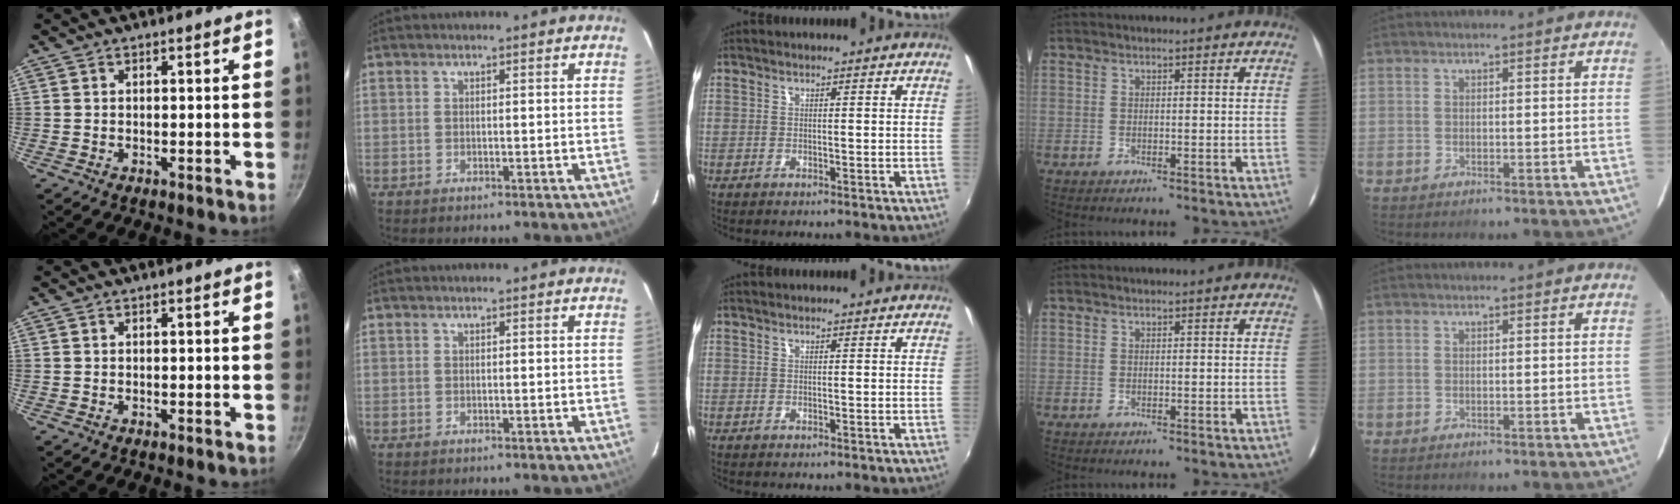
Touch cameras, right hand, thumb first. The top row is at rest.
{}